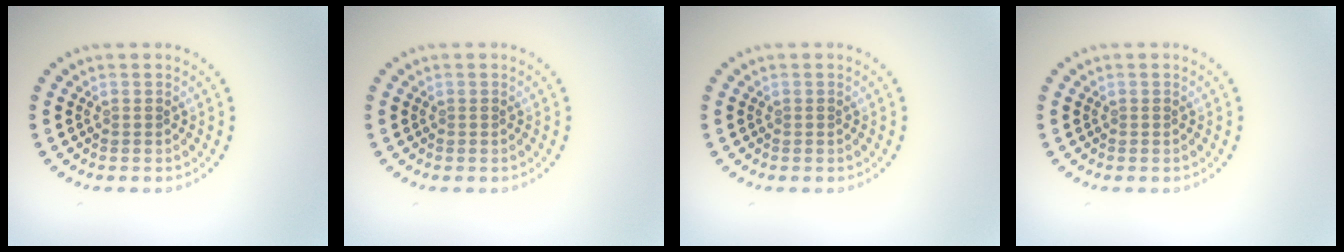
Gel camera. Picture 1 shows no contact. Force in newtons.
{"total": 0.0}
{"total": 0.0}
{"total": 0.0}